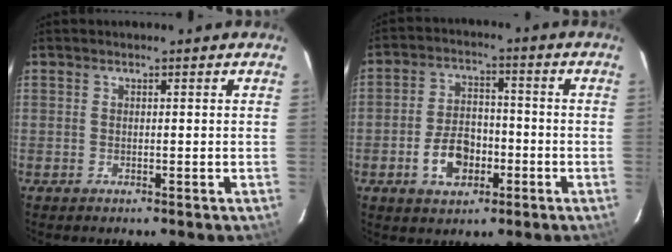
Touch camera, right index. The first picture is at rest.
{"total": 8.6, "force": [-3.3, 5.5, 5.6], "torque": [-0.116, 0.015, -0.050]}